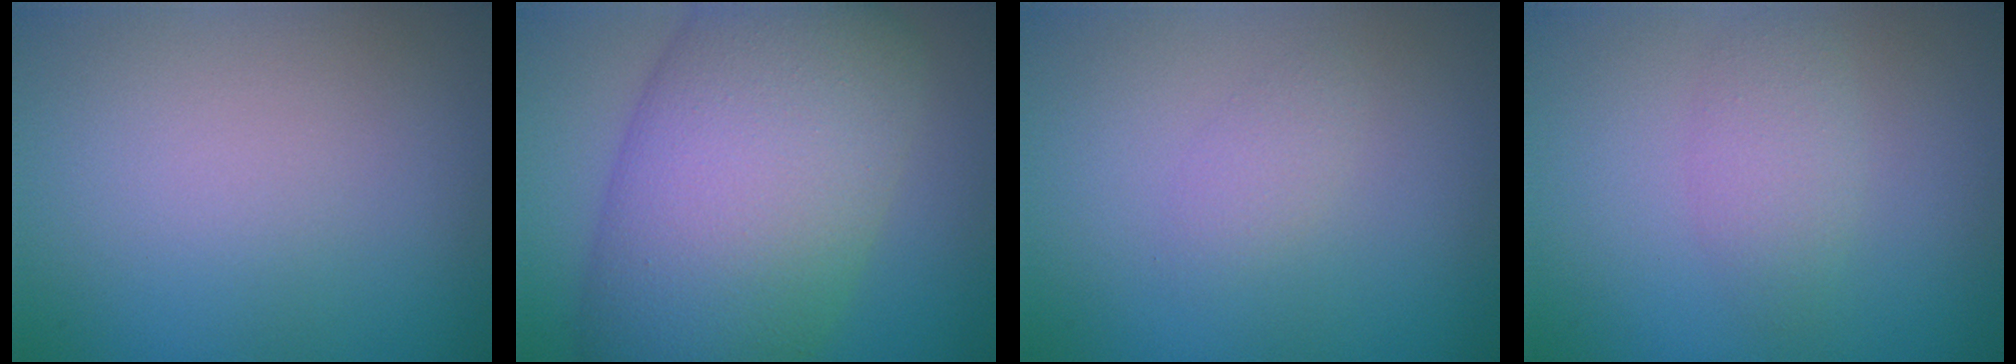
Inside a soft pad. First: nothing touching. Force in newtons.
{"total": 13.9, "press": 13.9, "slide": 0.5}
{"total": 1.2, "press": 1.2, "slide": 0.1}
{"total": 2.0, "press": 2.0, "slide": 0.1}